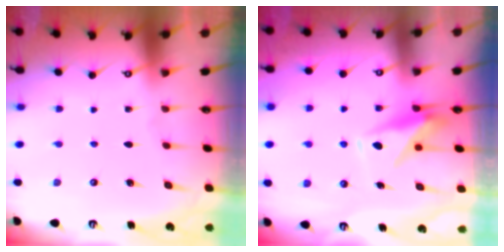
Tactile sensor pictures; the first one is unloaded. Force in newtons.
{"total": 8.3, "press": 8.3, "slide": 0.3}